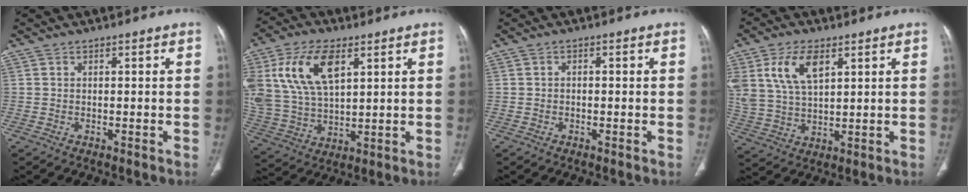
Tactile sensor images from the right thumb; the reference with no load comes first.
{"total": 17.7, "force": [6.7, 9.6, 13.2], "torque": [-0.259, -0.011, 0.135]}
{"total": 0.7, "force": [-0.1, 0.5, 0.4], "torque": [-0.004, 0.002, -0.005]}
{"total": 11.8, "force": [5.2, 6.2, 8.5], "torque": [-0.170, -0.010, 0.110]}